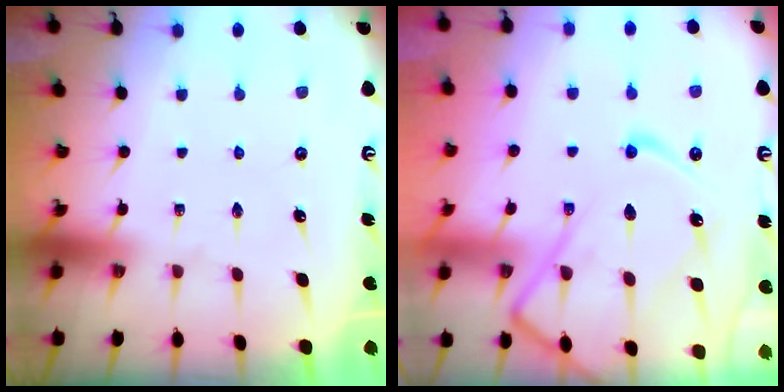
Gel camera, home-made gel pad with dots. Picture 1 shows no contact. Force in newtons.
{"total": 13.9, "press": 13.9, "slide": 0.9}